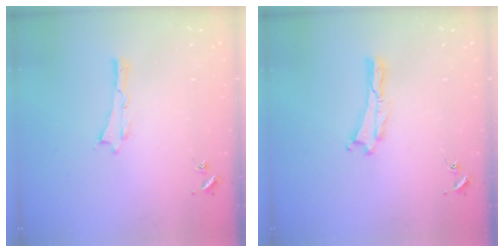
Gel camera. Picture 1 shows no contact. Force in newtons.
{"total": 0.0}